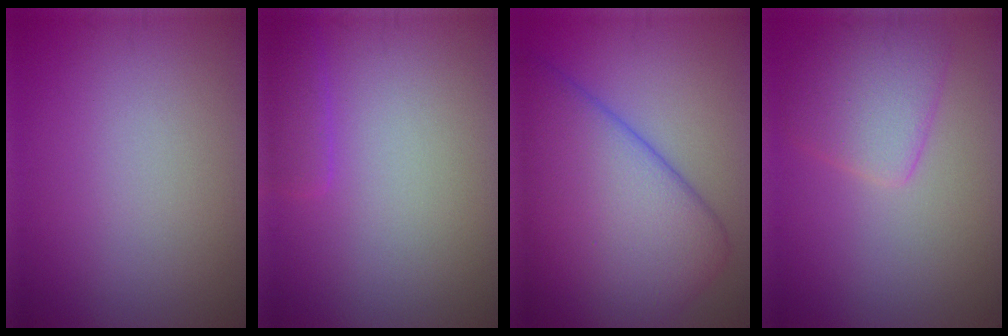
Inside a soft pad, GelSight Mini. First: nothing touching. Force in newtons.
{"total": 1.6, "press": 1.6, "slide": 0.1}
{"total": 12.0, "press": 12.0, "slide": 0.5}
{"total": 3.9, "press": 3.9, "slide": 0.4}